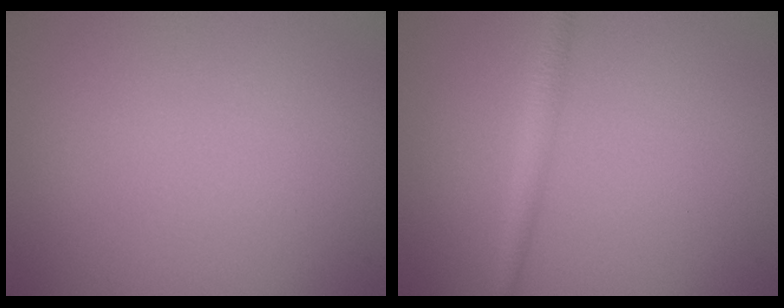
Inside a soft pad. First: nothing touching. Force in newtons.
{"total": 1.7, "press": 1.7, "slide": 0.0}